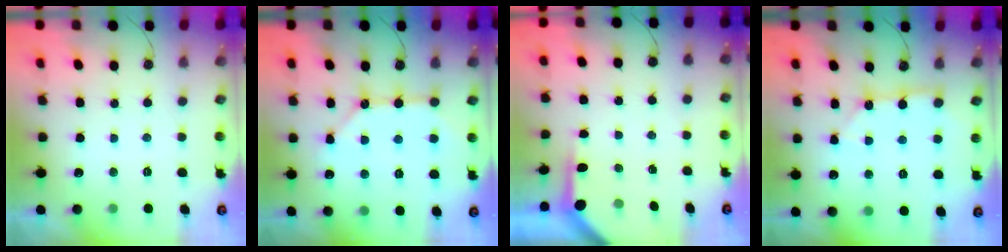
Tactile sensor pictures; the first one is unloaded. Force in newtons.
{"total": 10.5, "press": 10.5, "slide": 1.2}
{"total": 4.0, "press": 4.0, "slide": 0.3}
{"total": 7.4, "press": 7.4, "slide": 0.7}